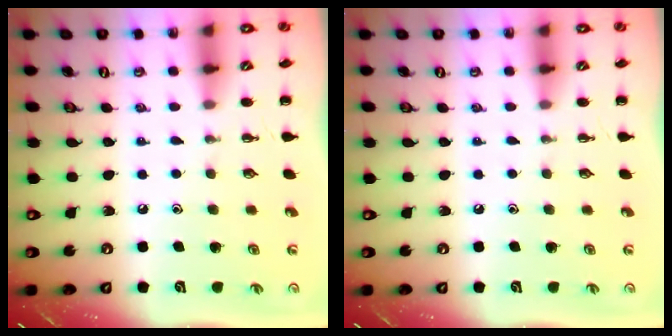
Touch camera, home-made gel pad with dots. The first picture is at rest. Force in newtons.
{"total": 0.0}